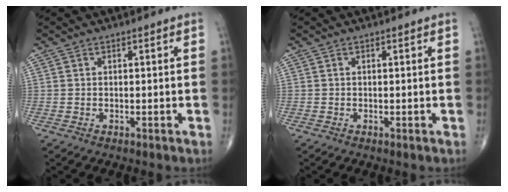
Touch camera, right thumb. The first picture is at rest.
{"total": 0.0}